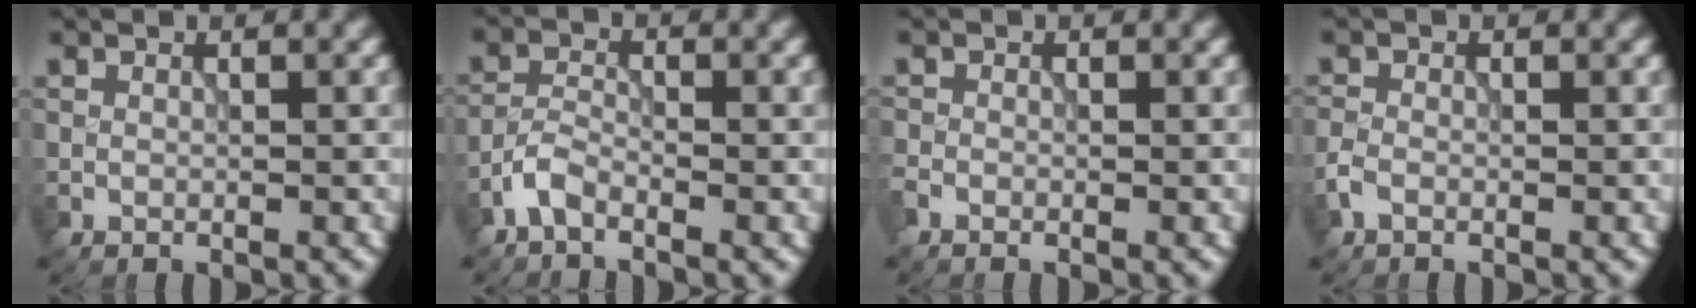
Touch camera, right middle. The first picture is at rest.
{"total": 2.0, "force": [-1.5, 0.6, 1.1], "torque": [-0.025, 0.005, -0.041]}
{"total": 1.0, "force": [-0.9, 0.4, 0.3], "torque": [-0.008, -0.003, -0.024]}
{"total": 1.4, "force": [-0.8, 0.8, 0.8], "torque": [-0.019, 0.001, -0.023]}